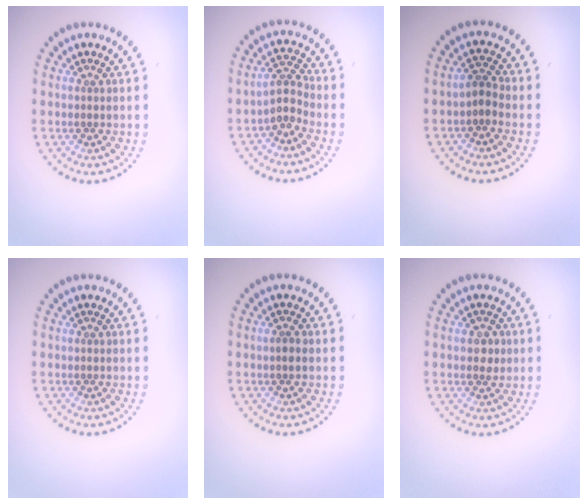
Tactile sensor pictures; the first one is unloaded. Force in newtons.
{"total": 2.2, "press": 1.5, "slide": 1.5}
{"total": 1.6, "press": 1.4, "slide": 0.9}
{"total": 0.0}
{"total": 0.9, "press": 0.8, "slide": 0.3}
{"total": 1.4, "press": 1.4, "slide": 0.3}